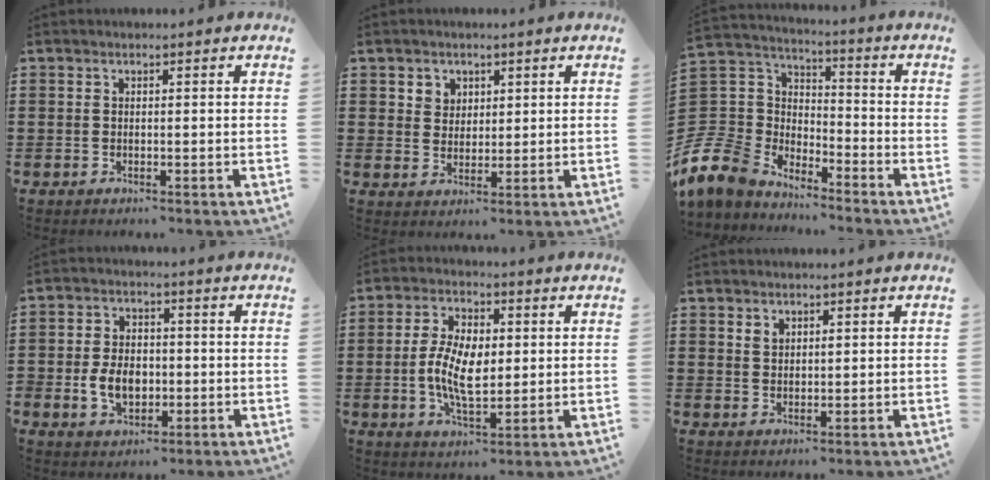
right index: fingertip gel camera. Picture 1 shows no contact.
{"total": 2.9, "force": [1.6, 2.4, 0.1], "torque": [-0.014, 0.011, 0.029]}
{"total": 8.8, "force": [-5.9, 6.4, 1.6], "torque": [-0.097, -0.006, -0.123]}
{"total": 5.9, "force": [-1.3, 4.2, 3.8], "torque": [-0.073, 0.005, -0.026]}
{"total": 8.2, "force": [-0.3, 4.1, 7.1], "torque": [-0.150, 0.005, -0.008]}
{"total": 1.4, "force": [1.1, 0.8, 0.4], "torque": [-0.001, 0.000, 0.019]}